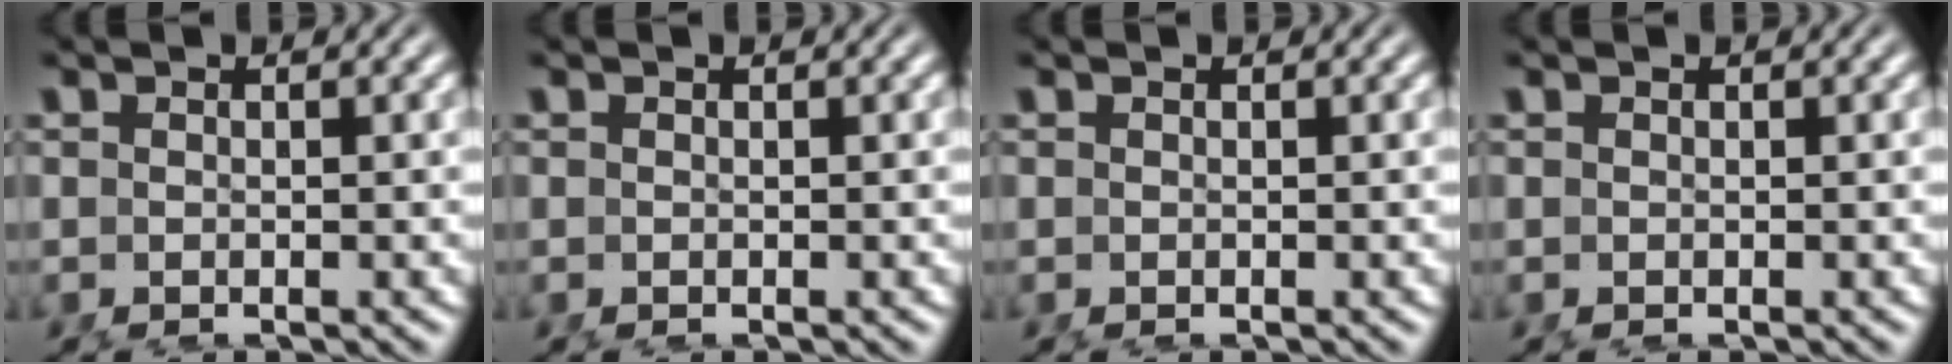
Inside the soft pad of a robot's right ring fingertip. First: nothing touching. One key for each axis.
{"total": 0.0}
{"total": 0.0}
{"total": 0.0}